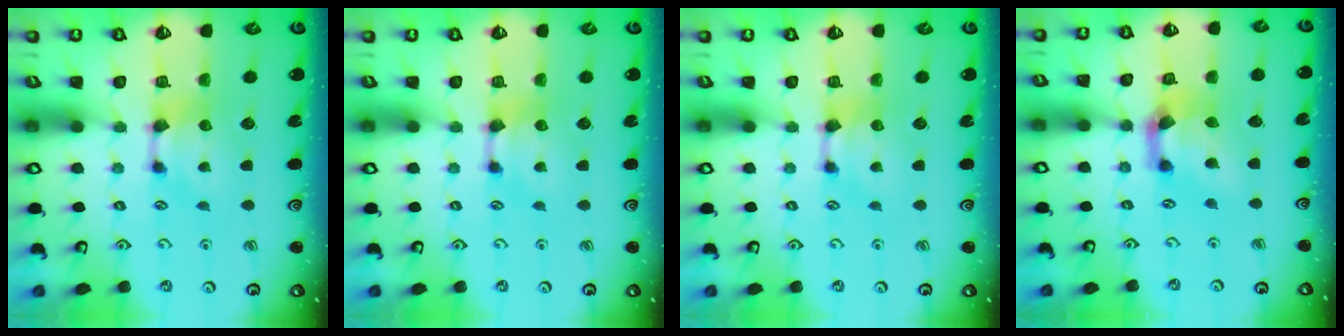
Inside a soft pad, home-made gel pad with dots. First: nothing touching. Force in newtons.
{"total": 0.0}
{"total": 0.0}
{"total": 3.8, "press": 3.1, "slide": 2.1}